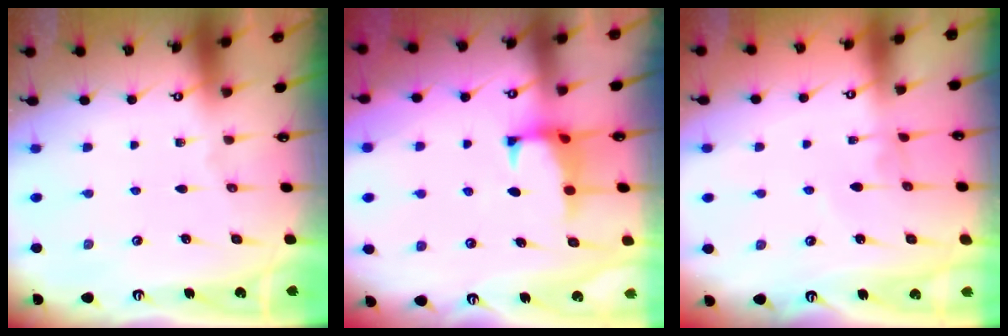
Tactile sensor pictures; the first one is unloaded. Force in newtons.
{"total": 1.6, "press": 1.5, "slide": 0.6}
{"total": 2.1, "press": 2.1, "slide": 0.0}